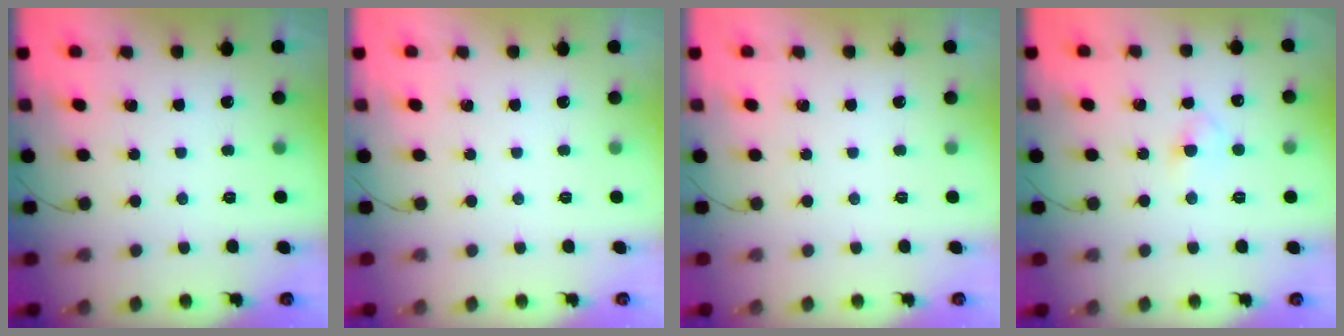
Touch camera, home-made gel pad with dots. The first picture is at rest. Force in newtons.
{"total": 0.0}
{"total": 0.0}
{"total": 3.0, "press": 2.8, "slide": 1.3}